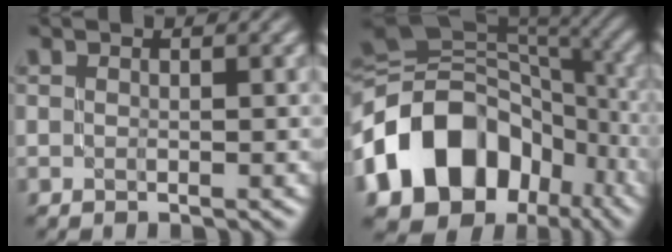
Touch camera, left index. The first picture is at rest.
{"total": 16.0, "force": [-6.0, 12.0, 8.8], "torque": [-0.170, 0.004, -0.118]}